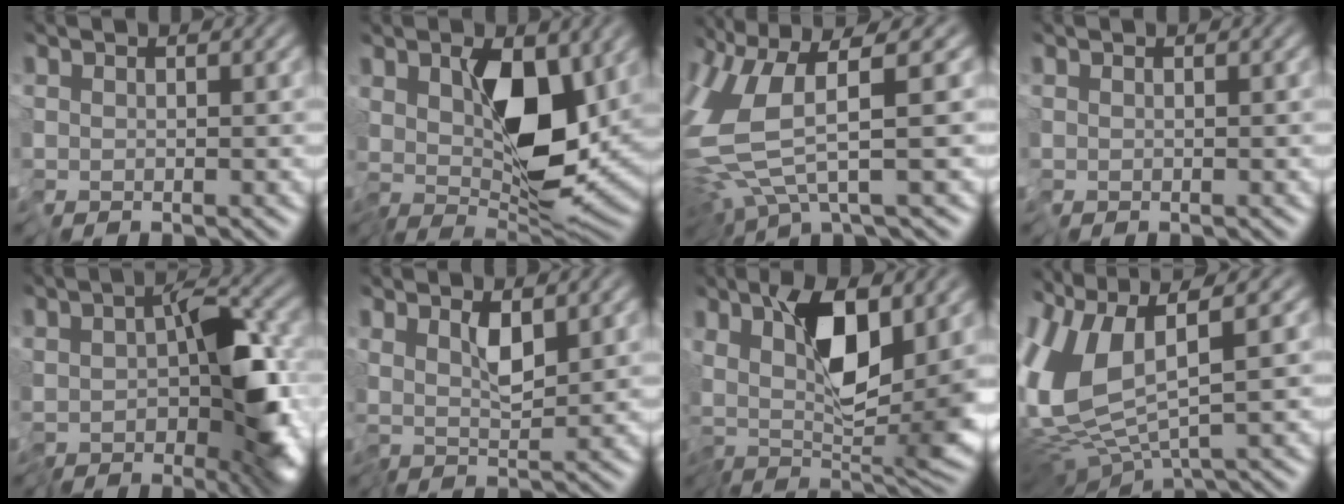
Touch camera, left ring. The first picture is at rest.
{"total": 8.1, "force": [1.1, 3.7, 7.1], "torque": [-0.120, -0.024, 0.021]}
{"total": 7.8, "force": [-0.3, 1.5, 7.6], "torque": [-0.180, -0.019, -0.004]}
{"total": 0.0}
{"total": 9.2, "force": [-1.5, 4.3, 8.0], "torque": [-0.120, -0.004, -0.026]}
{"total": 2.3, "force": [0.9, 0.2, 2.1], "torque": [-0.039, -0.009, 0.020]}
{"total": 9.1, "force": [2.7, 2.6, 8.3], "torque": [-0.140, -0.009, 0.047]}
{"total": 9.4, "force": [1.1, 3.3, 8.7], "torque": [-0.215, -0.006, 0.029]}